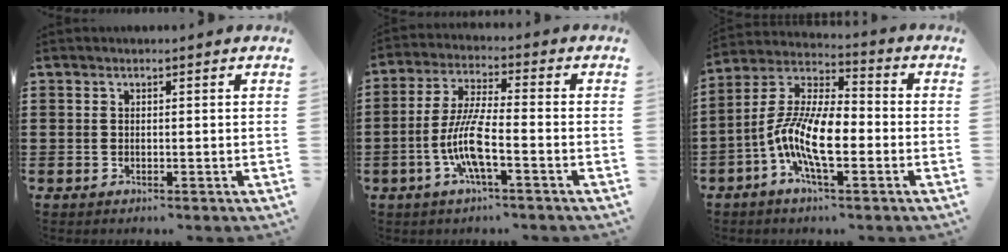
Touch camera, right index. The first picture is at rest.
{"total": 8.3, "force": [-3.0, 1.6, 7.6], "torque": [-0.174, -0.013, -0.066]}
{"total": 11.4, "force": [-3.6, 4.2, 9.9], "torque": [-0.227, -0.005, -0.074]}